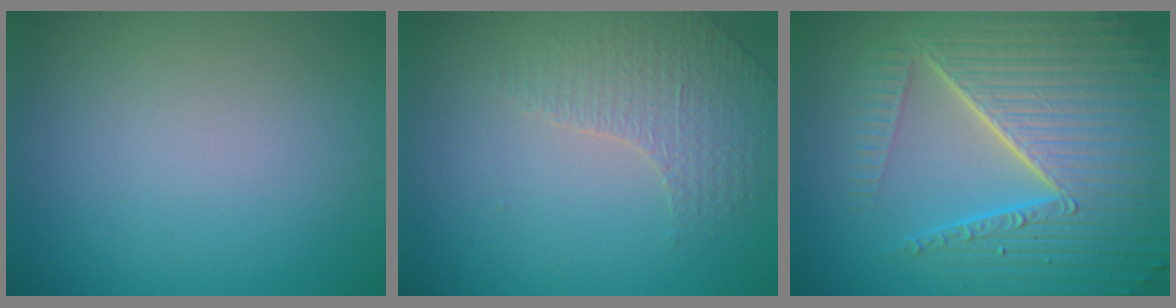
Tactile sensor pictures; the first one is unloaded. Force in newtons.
{"total": 1.8, "press": 1.6, "slide": 0.8}
{"total": 10.5, "press": 6.5, "slide": 8.2}